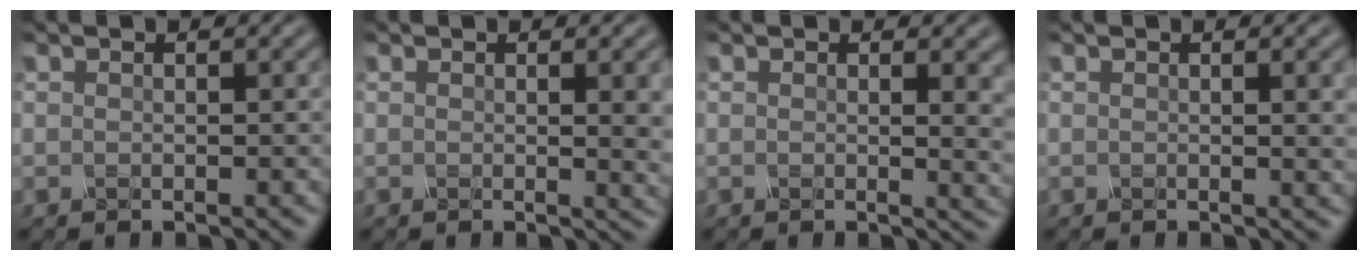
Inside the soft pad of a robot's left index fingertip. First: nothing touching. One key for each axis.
{"total": 3.6, "fx": 0.4, "fy": 1.1, "fz": 3.4, "tx": -0.031, "ty": 0.000, "tz": 0.003}
{"total": 4.0, "fx": 0.7, "fy": 1.6, "fz": 3.6, "tx": -0.023, "ty": 0.000, "tz": 0.010}
{"total": 3.1, "fx": 0.4, "fy": 1.0, "fz": 2.9, "tx": -0.026, "ty": 0.003, "tz": 0.001}